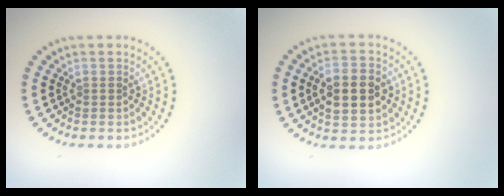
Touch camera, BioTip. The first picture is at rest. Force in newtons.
{"total": 5.2, "press": 5.2, "slide": 0.2}